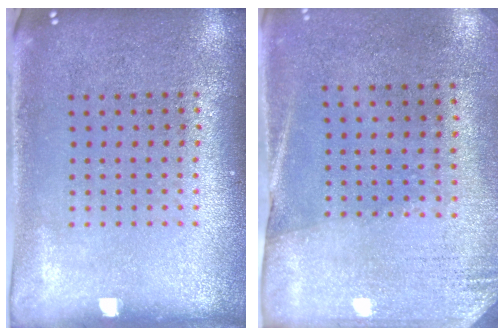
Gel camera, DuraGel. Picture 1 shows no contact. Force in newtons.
{"total": 2.6, "press": 2.3, "slide": 1.3}